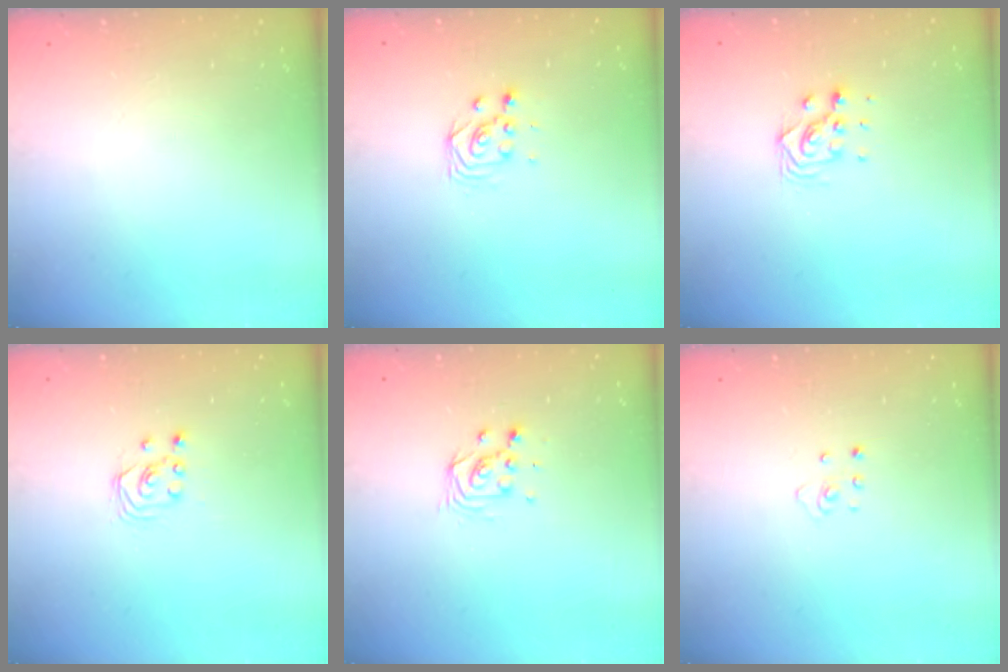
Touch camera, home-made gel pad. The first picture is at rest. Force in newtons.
{"total": 2.8, "press": 2.8, "slide": 0.3}
{"total": 6.9, "press": 6.9, "slide": 0.4}
{"total": 2.1, "press": 2.1, "slide": 0.3}
{"total": 4.0, "press": 4.0, "slide": 0.1}
{"total": 2.9, "press": 2.9, "slide": 0.2}